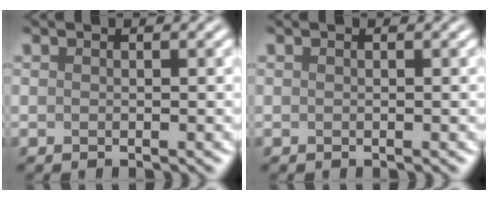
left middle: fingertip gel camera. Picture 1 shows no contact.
{"total": 0.0}